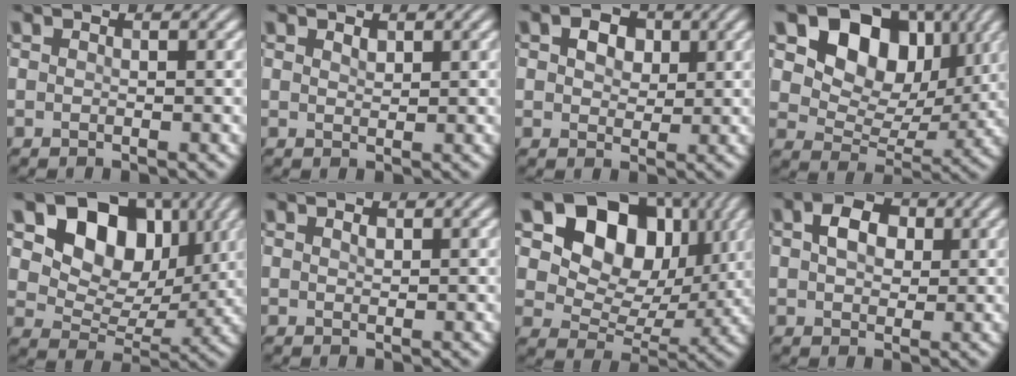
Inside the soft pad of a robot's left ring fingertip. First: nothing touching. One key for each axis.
{"total": 0.9, "fx": 0.6, "fy": 0.4, "fz": 0.4, "tx": -0.009, "ty": -0.002, "tz": 0.013}
{"total": 2.8, "fx": 1.1, "fy": 2.0, "fz": 1.6, "tx": -0.031, "ty": 0.002, "tz": 0.013}
{"total": 10.2, "fx": 4.3, "fy": 7.2, "fz": 5.9, "tx": -0.100, "ty": 0.002, "tz": 0.064}
{"total": 9.8, "fx": 4.0, "fy": 6.9, "fz": 5.6, "tx": -0.091, "ty": -0.005, "tz": 0.060}
{"total": 0.6, "fx": 0.4, "fy": 0.3, "fz": 0.4, "tx": -0.008, "ty": -0.001, "tz": 0.008}
{"total": 12.6, "fx": 4.9, "fy": 8.8, "fz": 7.6, "tx": -0.130, "ty": 0.021, "tz": 0.075}
{"total": 3.6, "fx": 1.0, "fy": 2.5, "fz": 2.4, "tx": -0.046, "ty": 0.007, "tz": 0.012}